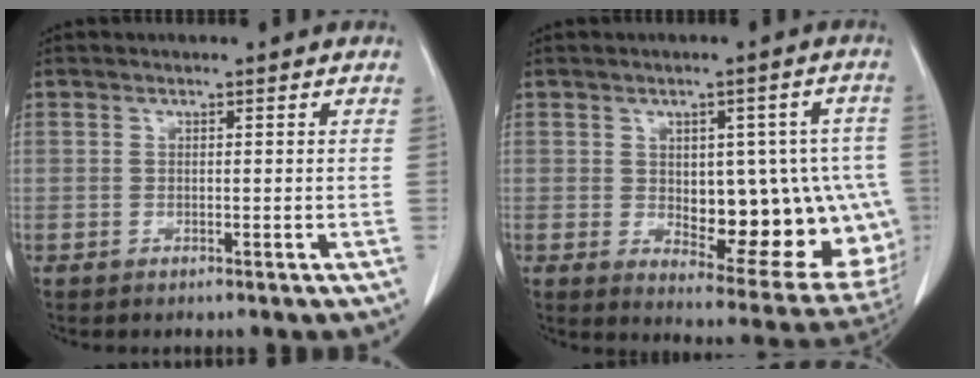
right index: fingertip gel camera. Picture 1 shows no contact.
{"total": 18.2, "force": [-1.7, 8.3, 16.2], "torque": [-0.147, 0.019, 0.012]}